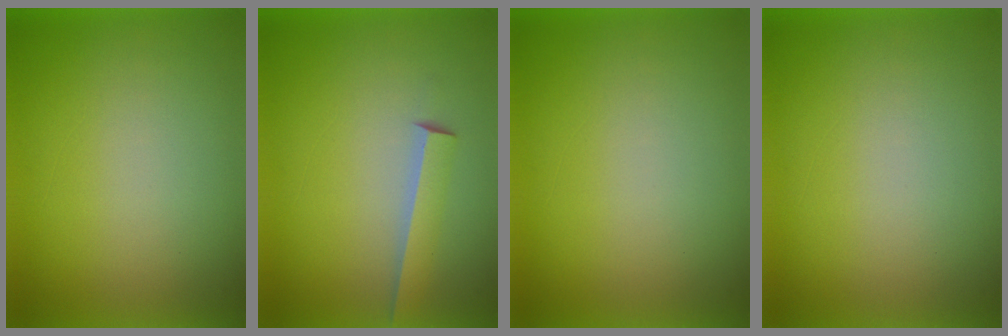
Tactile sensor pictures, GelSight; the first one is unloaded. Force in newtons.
{"total": 2.5}
{"total": 0.0}
{"total": 0.0}